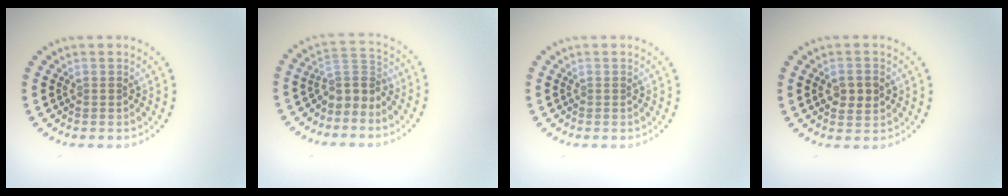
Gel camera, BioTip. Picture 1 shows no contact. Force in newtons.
{"total": 3.0, "press": 2.1, "slide": 2.0}
{"total": 0.0}
{"total": 2.4, "press": 2.4, "slide": 0.2}